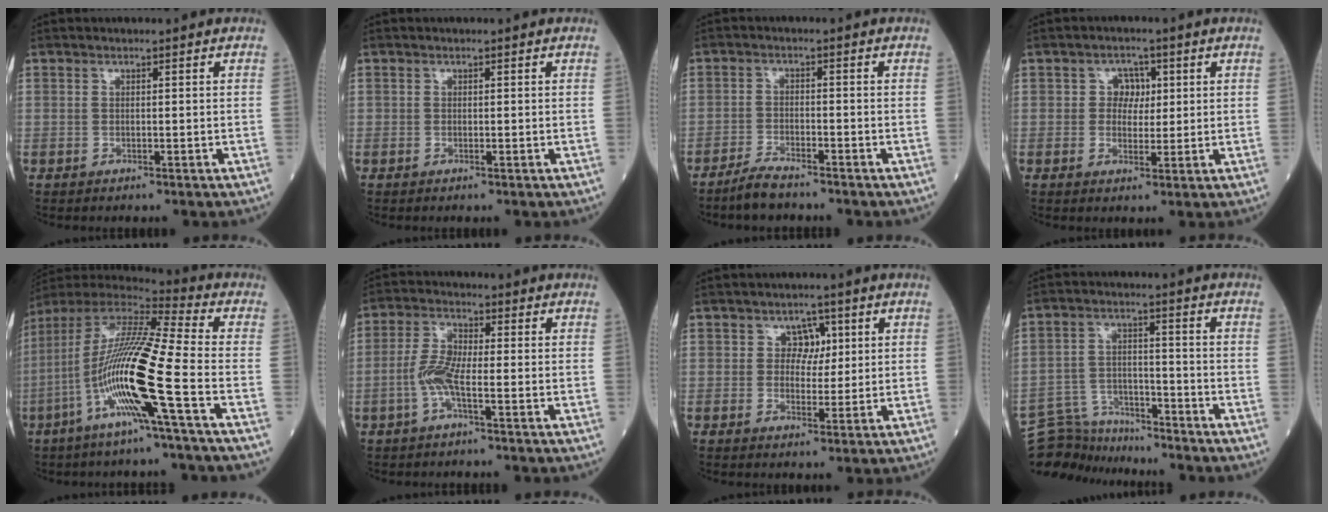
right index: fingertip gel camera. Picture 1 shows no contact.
{"total": 0.0}
{"total": 3.9, "force": [-3.5, 0.6, 1.7], "torque": [-0.036, -0.006, -0.068]}
{"total": 3.6, "force": [0.8, 2.9, 1.9], "torque": [-0.018, 0.008, 0.011]}
{"total": 18.1, "force": [-5.7, -0.4, 17.1], "torque": [-0.344, -0.009, -0.121]}
{"total": 5.2, "force": [-1.6, 1.0, 4.9], "torque": [-0.110, 0.003, -0.039]}
{"total": 3.5, "force": [1.2, 2.8, 1.8], "torque": [-0.009, 0.004, 0.015]}
{"total": 8.4, "force": [-8.2, 2.0, -0.4], "torque": [0.001, 0.019, -0.150]}